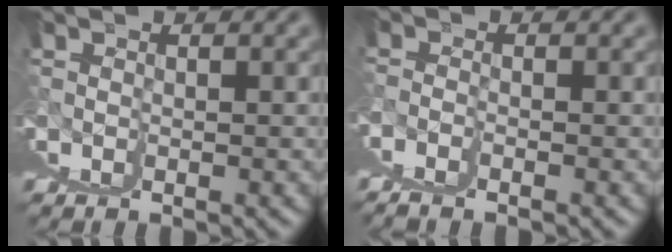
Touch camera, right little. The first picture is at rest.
{"total": 1.1, "force": [0.0, -0.8, 0.8], "torque": [-0.007, 0.010, 0.003]}